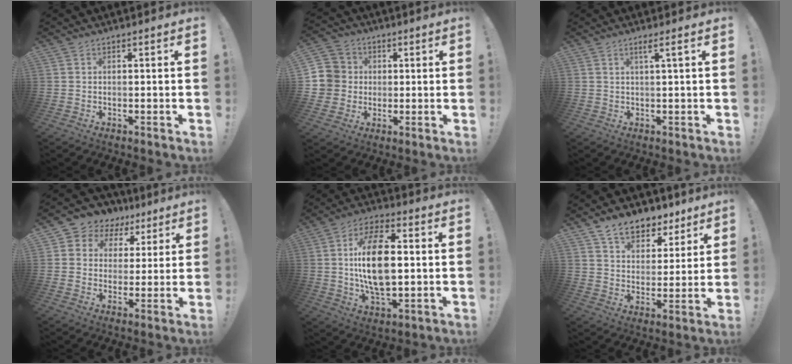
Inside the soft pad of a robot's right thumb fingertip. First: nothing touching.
{"total": 8.5, "force": [0.4, 8.3, 1.8], "torque": [-0.031, 0.009, 0.017]}
{"total": 3.3, "force": [1.4, -0.3, 3.0], "torque": [-0.049, -0.002, 0.018]}
{"total": 7.0, "force": [3.2, 6.1, 1.4], "torque": [-0.021, -0.026, 0.065]}
{"total": 17.2, "force": [1.3, 9.2, 14.5], "torque": [-0.255, -0.002, 0.017]}
{"total": 10.4, "force": [7.8, 5.9, 3.5], "torque": [-0.056, -0.053, 0.147]}